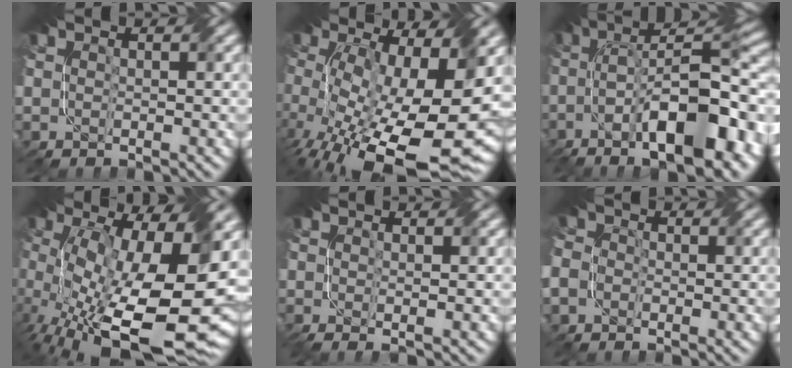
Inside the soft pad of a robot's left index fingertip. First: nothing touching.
{"total": 17.3, "force": [-3.3, 7.4, 15.3], "torque": [-0.256, -0.037, -0.037]}
{"total": 14.5, "force": [-5.5, 4.8, 12.5], "torque": [-0.185, 0.010, -0.089]}
{"total": 18.6, "force": [-1.6, 7.8, 16.8], "torque": [-0.279, -0.029, -0.009]}
{"total": 1.8, "force": [-0.4, 0.4, 1.7], "torque": [-0.030, -0.007, -0.008]}
{"total": 4.4, "force": [-1.1, 3.9, 1.9], "torque": [-0.049, 0.009, -0.037]}